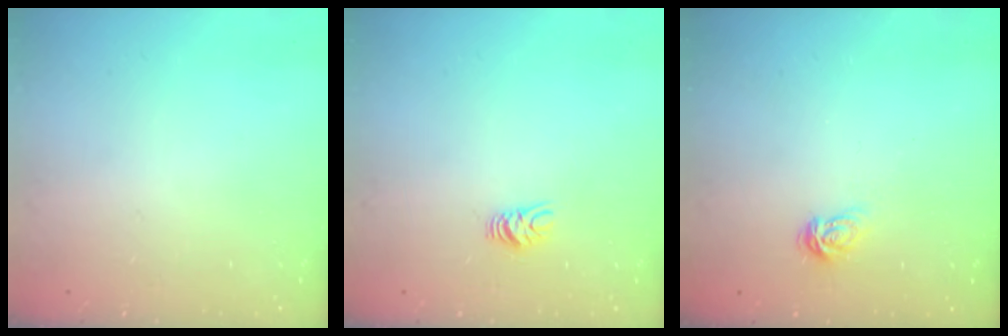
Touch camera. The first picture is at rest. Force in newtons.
{"total": 4.8, "press": 4.8, "slide": 0.4}
{"total": 4.5, "press": 4.5, "slide": 0.6}